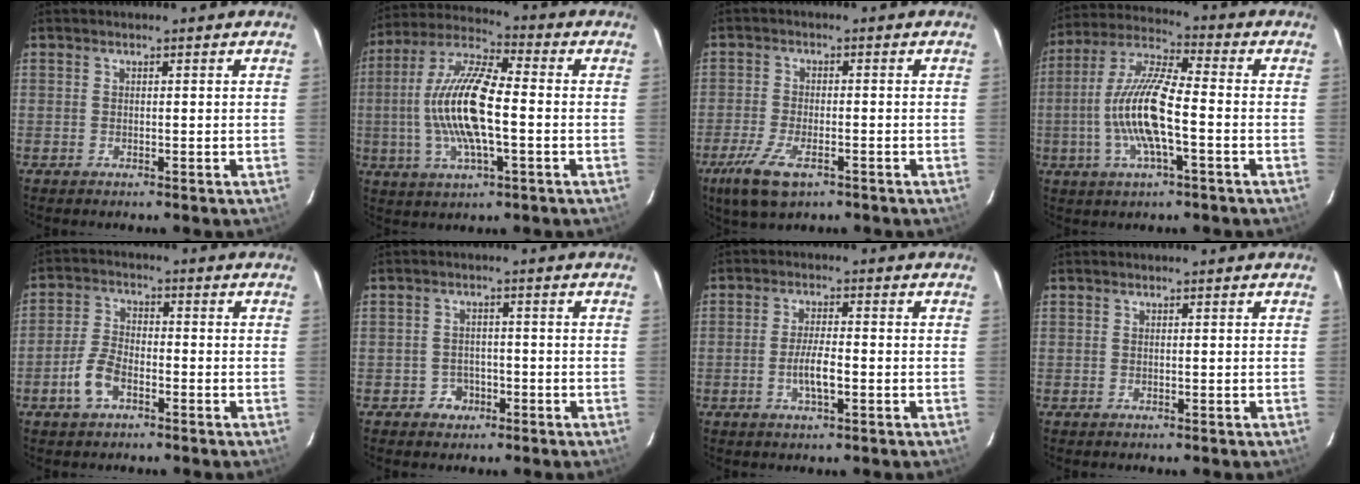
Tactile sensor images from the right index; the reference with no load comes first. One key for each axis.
{"total": 15.5, "fx": -1.6, "fy": 4.3, "fz": 14.8, "tx": -0.296, "ty": 0.006, "tz": -0.037}
{"total": 8.7, "fx": -5.0, "fy": 3.3, "fz": 6.3, "tx": -0.154, "ty": -0.025, "tz": -0.093}
{"total": 13.4, "fx": -2.9, "fy": 2.7, "fz": 12.8, "tx": -0.263, "ty": 0.002, "tz": -0.060}
{"total": 6.8, "fx": -3.5, "fy": 3.4, "fz": 4.6, "tx": -0.104, "ty": 0.007, "tz": -0.068}
{"total": 3.5, "fx": -1.9, "fy": 3.0, "fz": 0.4, "tx": -0.011, "ty": 0.011, "tz": -0.027}
{"total": 4.7, "fx": -1.5, "fy": 1.1, "fz": 4.3, "tx": -0.084, "ty": -0.003, "tz": -0.026}
{"total": 0.0}